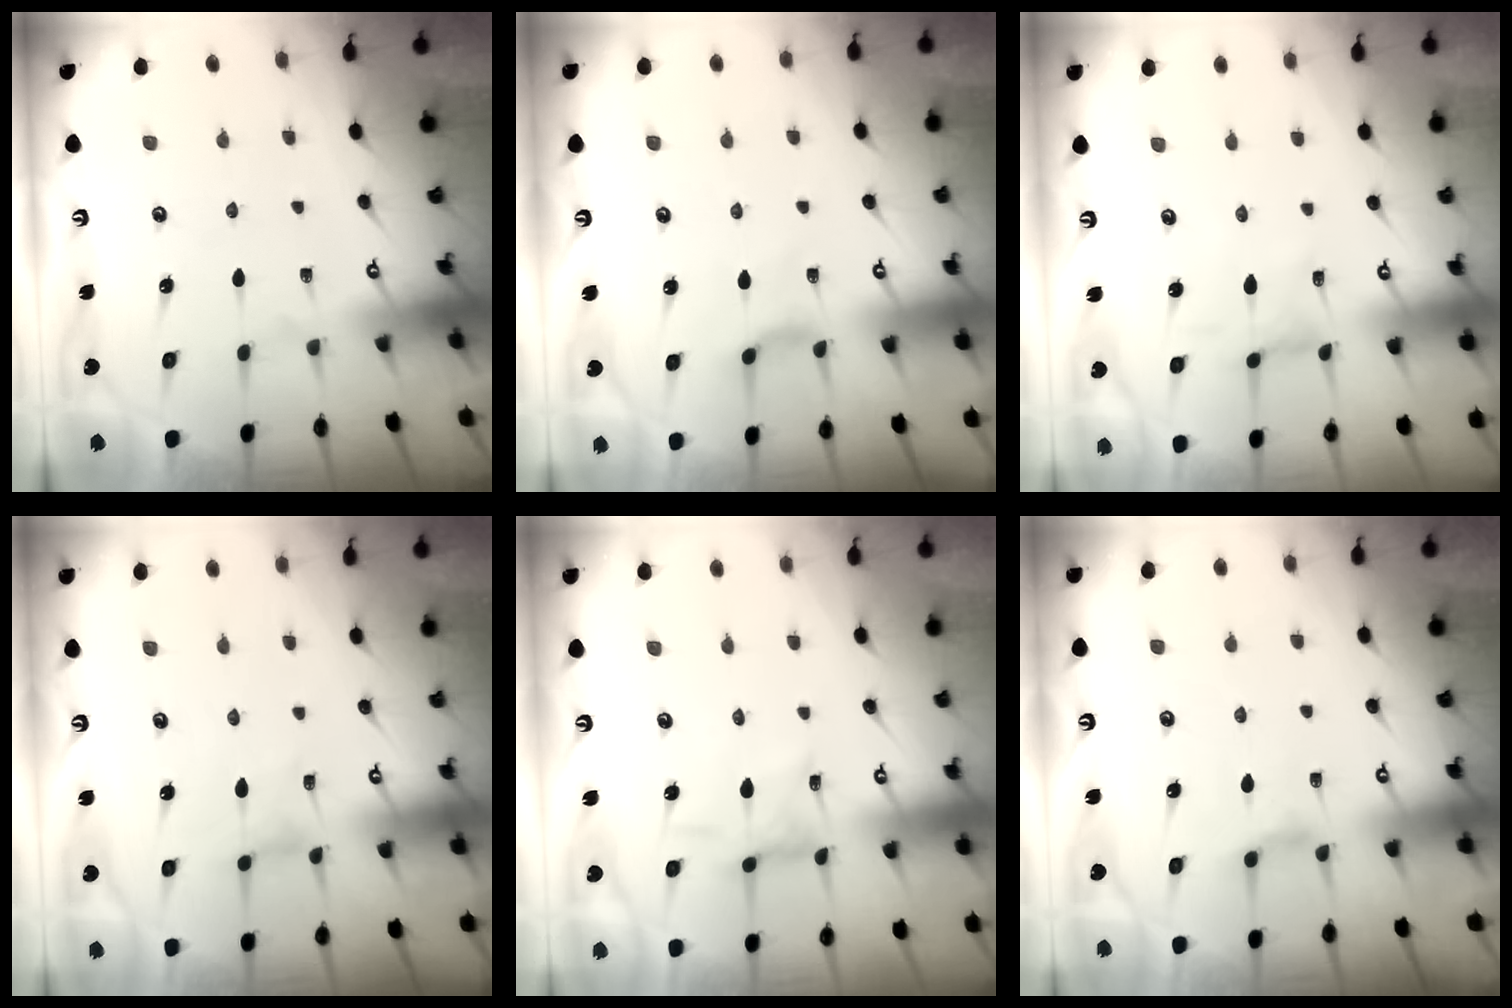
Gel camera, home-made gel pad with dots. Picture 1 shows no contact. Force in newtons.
{"total": 2.9, "press": 2.9, "slide": 0.5}
{"total": 0.0}
{"total": 0.0}
{"total": 2.5, "press": 2.5, "slide": 0.4}
{"total": 2.3, "press": 2.3, "slide": 0.4}